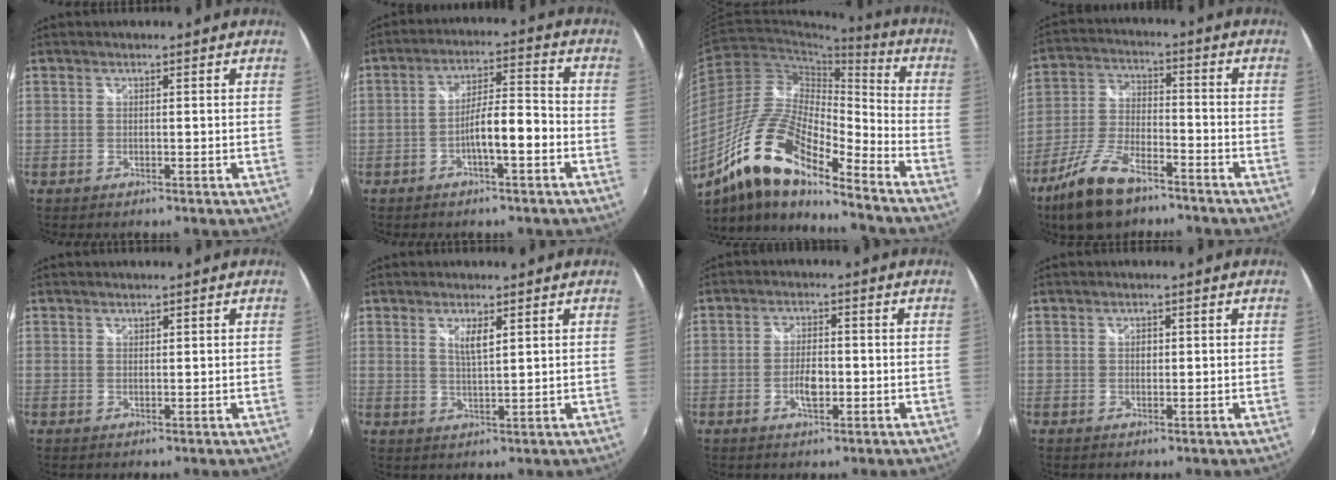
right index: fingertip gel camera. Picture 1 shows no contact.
{"total": 7.2, "force": [-2.9, 1.0, 6.5], "torque": [-0.112, 0.016, -0.042]}
{"total": 18.3, "force": [-12.3, 4.9, 12.6], "torque": [-0.238, -0.004, -0.243]}
{"total": 13.0, "force": [-9.0, 5.1, 7.8], "torque": [-0.174, -0.014, -0.168]}
{"total": 0.6, "force": [0.6, 0.2, 0.0], "torque": [0.001, 0.000, 0.011]}
{"total": 3.2, "force": [1.6, 0.7, 2.8], "torque": [-0.049, -0.004, 0.027]}
{"total": 4.2, "force": [-1.1, 1.9, 3.6], "torque": [-0.070, 0.001, -0.018]}
{"total": 1.0, "force": [0.2, 0.8, 0.4], "torque": [-0.004, 0.002, 0.003]}